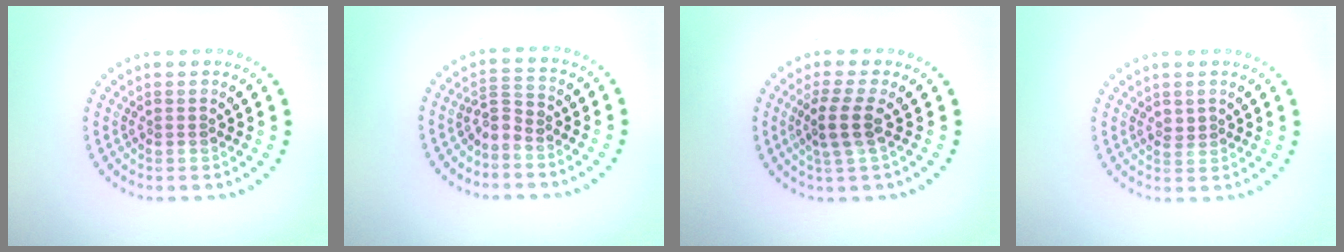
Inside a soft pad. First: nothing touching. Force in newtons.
{"total": 2.0, "press": 1.4, "slide": 1.5}
{"total": 2.6, "press": 2.0, "slide": 1.6}
{"total": 1.0, "press": 0.9, "slide": 0.3}